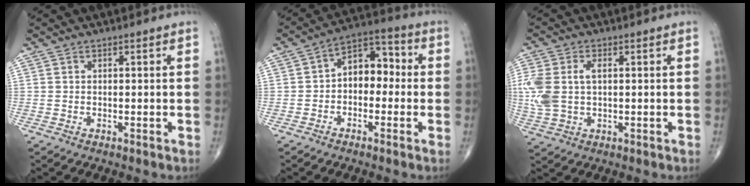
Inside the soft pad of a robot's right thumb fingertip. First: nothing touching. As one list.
[{"total": 8.6, "force": [-0.5, 5.8, 6.3], "torque": [-0.066, 0.034, -0.028]}, {"total": 9.7, "force": [0.9, 6.1, 7.5], "torque": [-0.193, 0.013, 0.026]}]